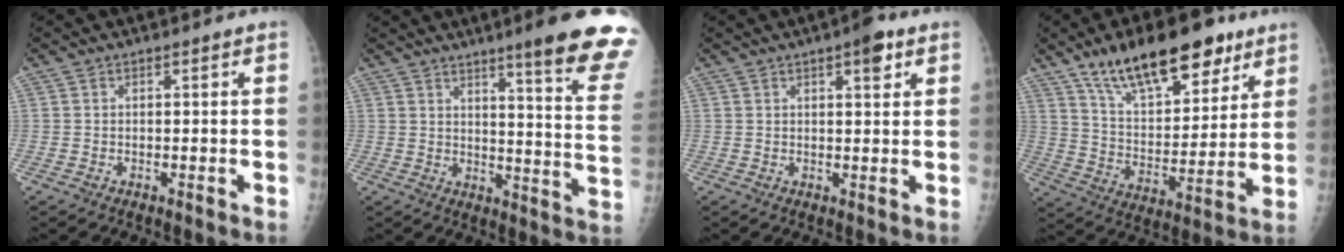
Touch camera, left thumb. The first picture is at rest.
{"total": 18.9, "force": [13.2, 1.1, 13.4], "torque": [-0.148, -0.079, 0.164]}
{"total": 4.5, "force": [2.4, 1.5, 3.5], "torque": [-0.039, -0.007, 0.029]}
{"total": 20.9, "force": [13.6, 8.7, 13.3], "torque": [-0.173, -0.050, 0.230]}